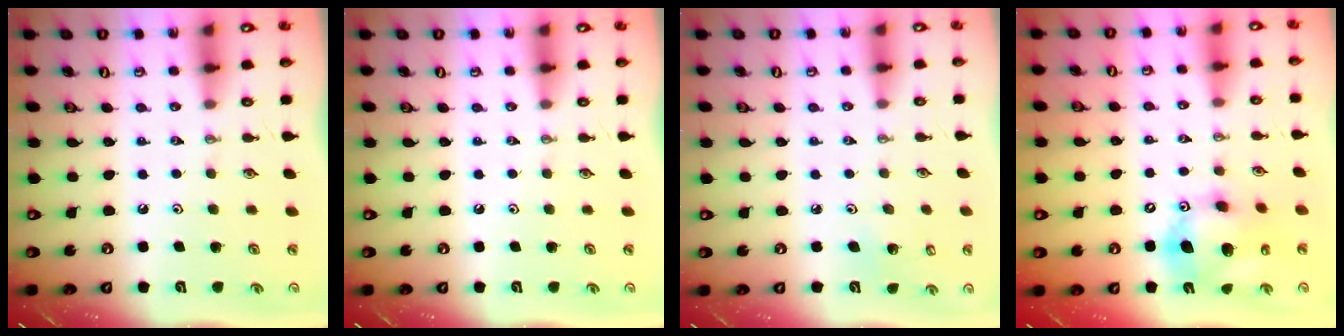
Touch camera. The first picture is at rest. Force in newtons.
{"total": 0.0}
{"total": 3.1, "press": 3.0, "slide": 0.3}
{"total": 14.0, "press": 13.8, "slide": 2.5}